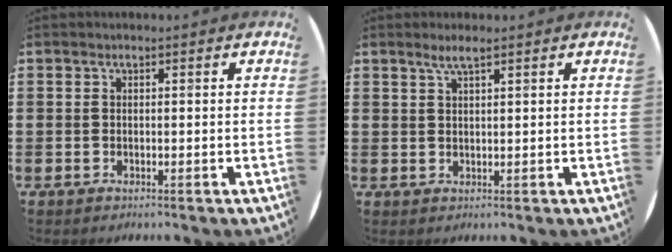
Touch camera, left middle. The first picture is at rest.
{"total": 2.2, "force": [1.6, 0.2, 1.5], "torque": [-0.031, 0.003, 0.028]}